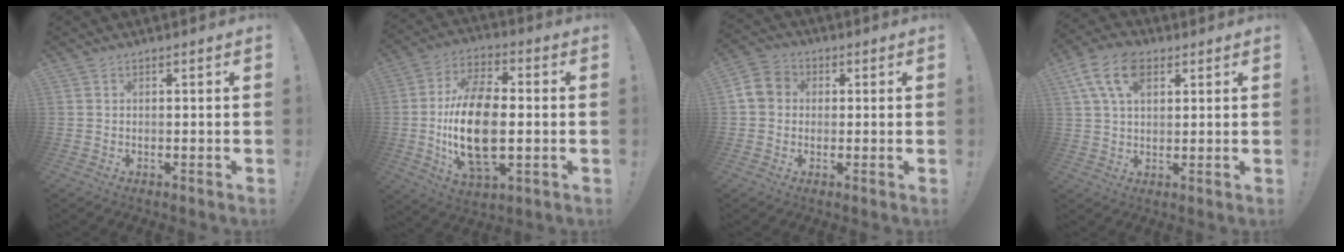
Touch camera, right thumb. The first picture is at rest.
{"total": 19.7, "force": [-1.7, 10.7, 16.5], "torque": [-0.325, -0.002, -0.029]}
{"total": 7.0, "force": [0.2, 6.2, 3.3], "torque": [-0.065, 0.015, 0.005]}
{"total": 11.5, "force": [4.8, 6.7, 7.9], "torque": [-0.147, 0.002, 0.091]}